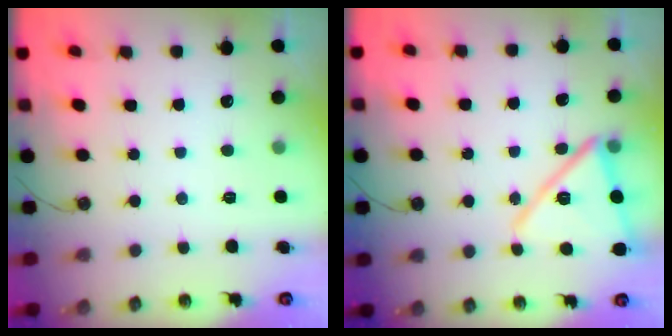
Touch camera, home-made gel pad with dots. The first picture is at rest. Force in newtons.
{"total": 15.3, "press": 15.2, "slide": 1.4}